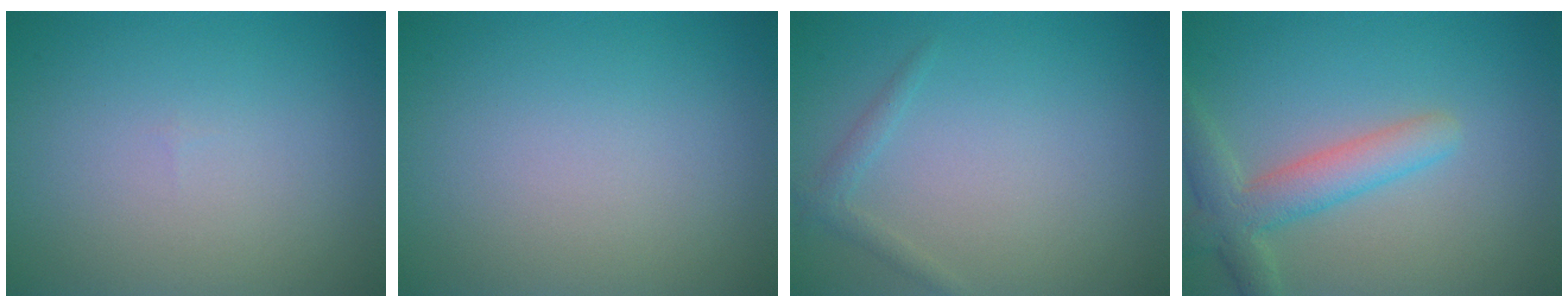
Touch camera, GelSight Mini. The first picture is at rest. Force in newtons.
{"total": 0.0}
{"total": 1.1, "press": 1.1, "slide": 0.1}
{"total": 4.1, "press": 4.1, "slide": 0.3}